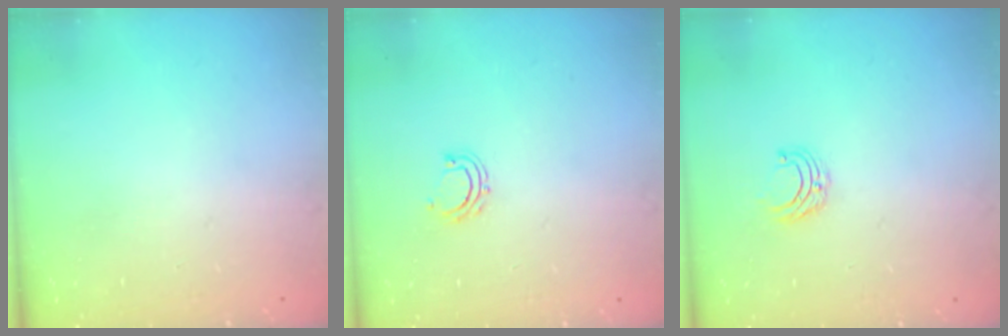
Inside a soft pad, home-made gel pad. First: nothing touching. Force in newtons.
{"total": 5.3, "press": 5.2, "slide": 1.1}
{"total": 4.9, "press": 4.8, "slide": 0.5}